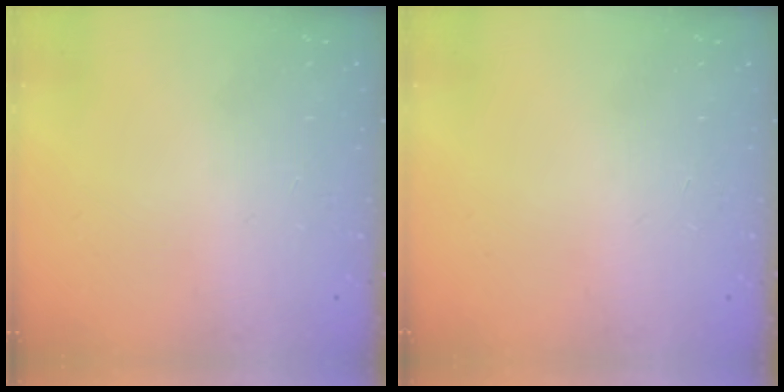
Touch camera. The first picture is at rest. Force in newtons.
{"total": 0.0}